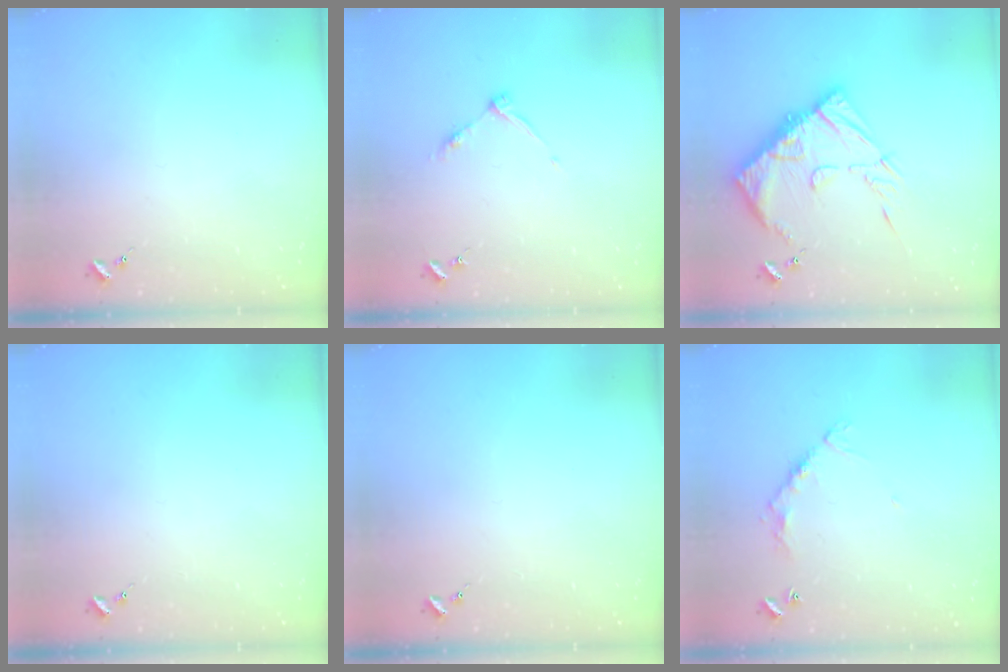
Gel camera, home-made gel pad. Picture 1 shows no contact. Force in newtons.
{"total": 6.0, "press": 6.0, "slide": 0.7}
{"total": 15.6, "press": 15.5, "slide": 1.4}
{"total": 0.0}
{"total": 0.0}
{"total": 8.1, "press": 8.1, "slide": 0.7}